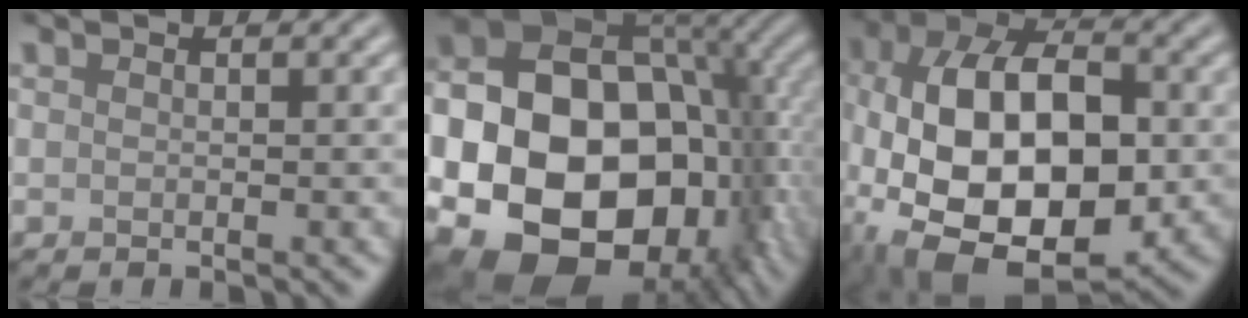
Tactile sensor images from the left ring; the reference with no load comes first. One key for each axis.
{"total": 22.1, "fx": -4.7, "fy": 16.7, "fz": 13.6, "tx": -0.222, "ty": -0.029, "tz": -0.084}
{"total": 15.3, "fx": -2.9, "fy": 8.8, "fz": 12.2, "tx": -0.213, "ty": -0.006, "tz": -0.056}